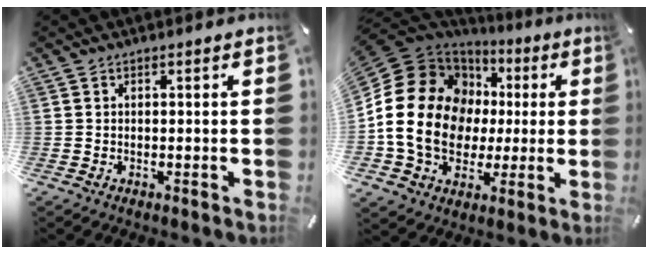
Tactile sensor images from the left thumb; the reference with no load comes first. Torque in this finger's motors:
{"motor_torque": [1.21, 2.73, 2.77, 0.00, 0.49]}